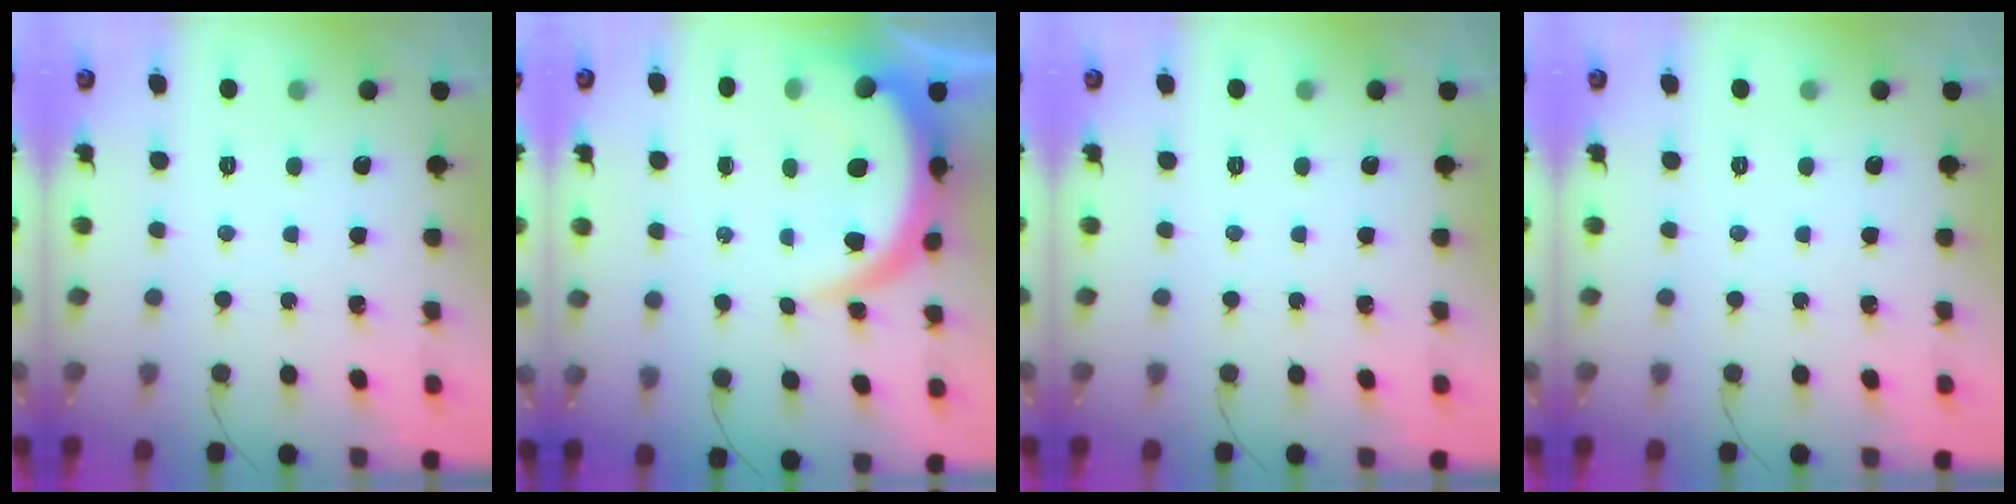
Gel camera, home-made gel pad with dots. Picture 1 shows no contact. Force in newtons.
{"total": 11.4, "press": 11.3, "slide": 1.1}
{"total": 0.0}
{"total": 0.0}